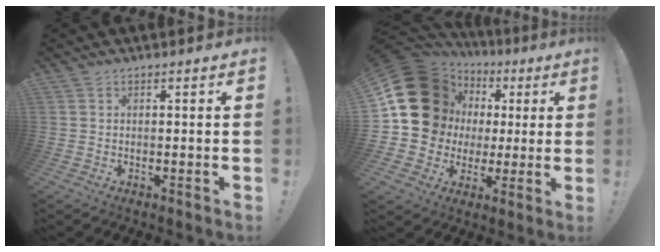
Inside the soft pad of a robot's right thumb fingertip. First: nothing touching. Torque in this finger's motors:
{"motor_torque": [1.84, 2.32, 0.23, -0.03, 0.06]}